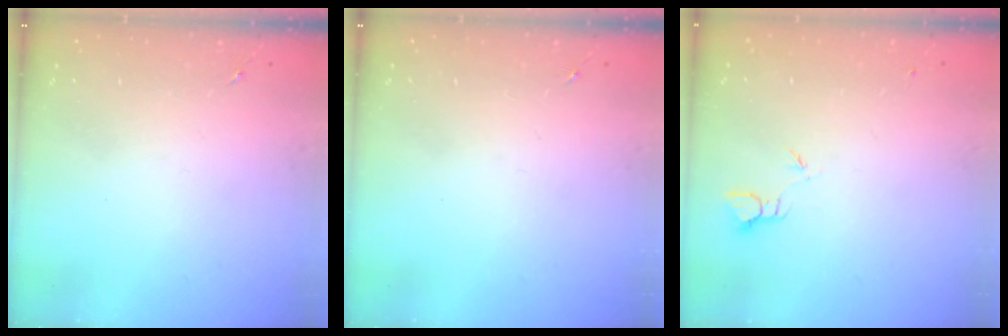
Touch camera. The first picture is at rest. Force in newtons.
{"total": 0.0}
{"total": 2.0, "press": 2.0, "slide": 0.1}